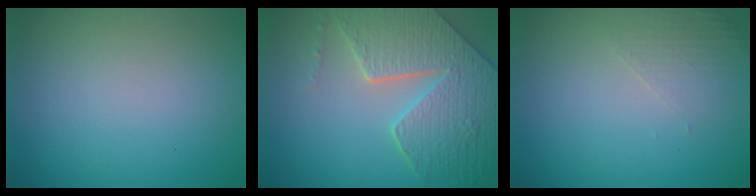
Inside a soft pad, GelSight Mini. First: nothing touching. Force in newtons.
{"total": 7.3, "press": 6.0, "slide": 4.2}
{"total": 1.6, "press": 1.6, "slide": 0.4}